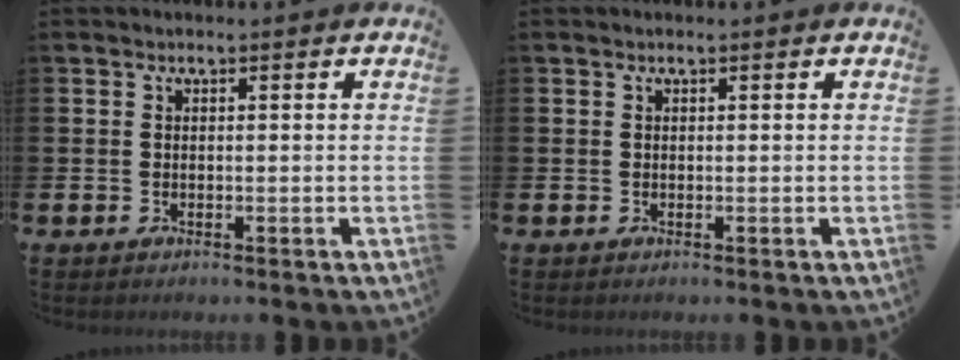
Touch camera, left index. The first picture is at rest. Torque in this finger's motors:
{"motor_torque": [-0.05, 0.05, -0.01, -0.01]}